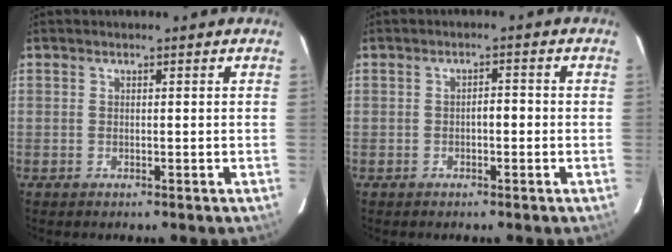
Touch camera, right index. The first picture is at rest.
{"total": 1.9, "force": [-0.5, 0.7, 1.7], "torque": [-0.022, 0.006, -0.009]}